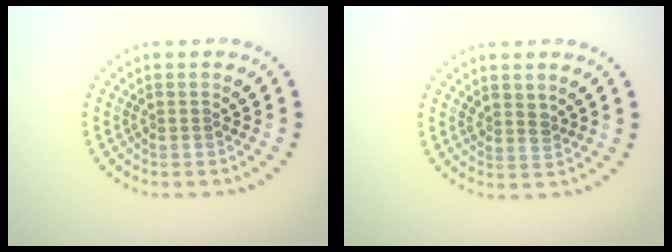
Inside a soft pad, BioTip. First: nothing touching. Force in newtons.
{"total": 1.2, "press": 1.0, "slide": 0.6}